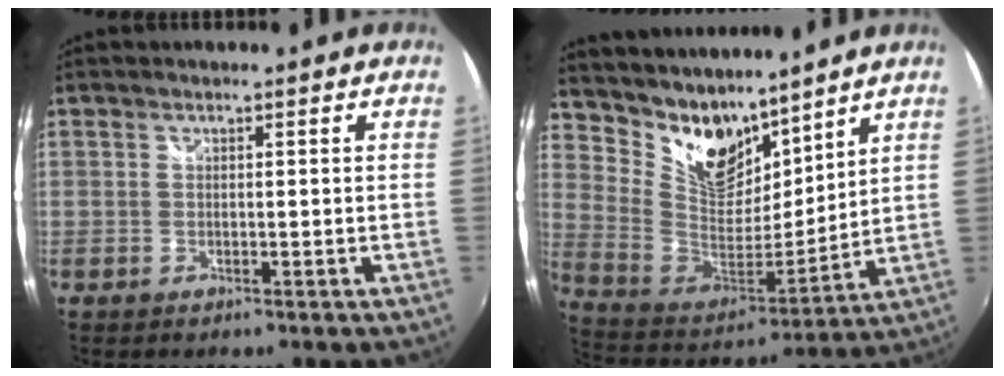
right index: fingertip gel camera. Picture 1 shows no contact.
{"total": 16.7, "force": [12.6, 8.8, 6.6], "torque": [-0.156, 0.002, 0.250]}